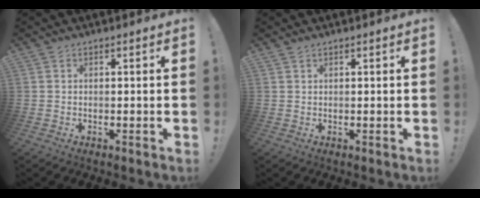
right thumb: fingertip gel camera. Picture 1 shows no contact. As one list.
[{"total": 0.7, "force": [0.6, 0.2, 0.2], "torque": [-0.003, -0.002, 0.012]}]